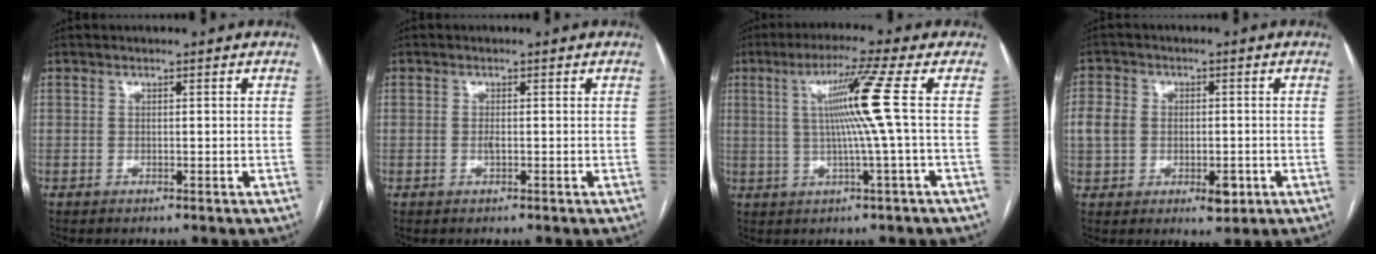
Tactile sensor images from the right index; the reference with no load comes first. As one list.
[{"total": 0.6, "force": [-0.1, 0.1, 0.6], "torque": [-0.014, -0.001, -0.003]}, {"total": 8.6, "force": [1.1, -2.5, 8.2], "torque": [-0.142, 0.006, 0.029]}, {"total": 7.5, "force": [-1.4, 5.4, 5.0], "torque": [-0.085, 0.010, -0.016]}]